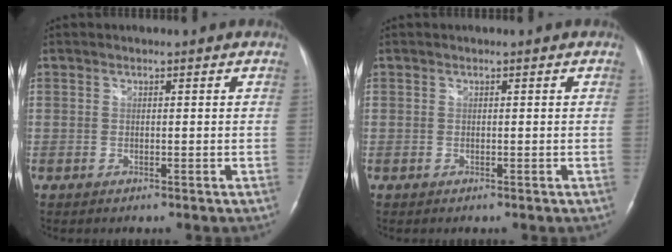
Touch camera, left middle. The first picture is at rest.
{"total": 0.0}